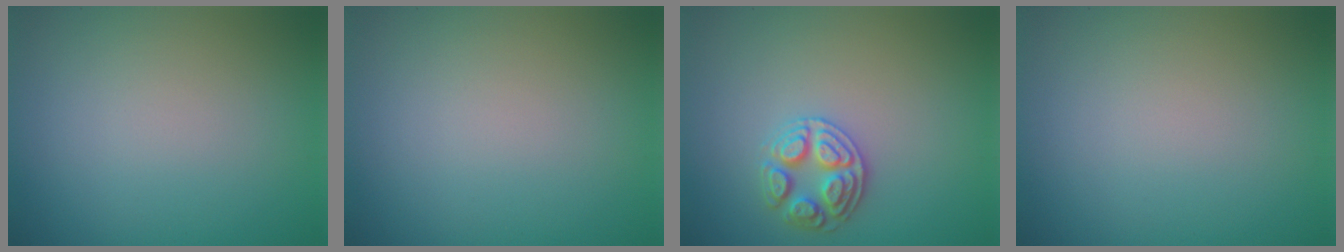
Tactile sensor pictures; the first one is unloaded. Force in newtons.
{"total": 0.0}
{"total": 2.8, "press": 2.7, "slide": 0.6}
{"total": 0.0}